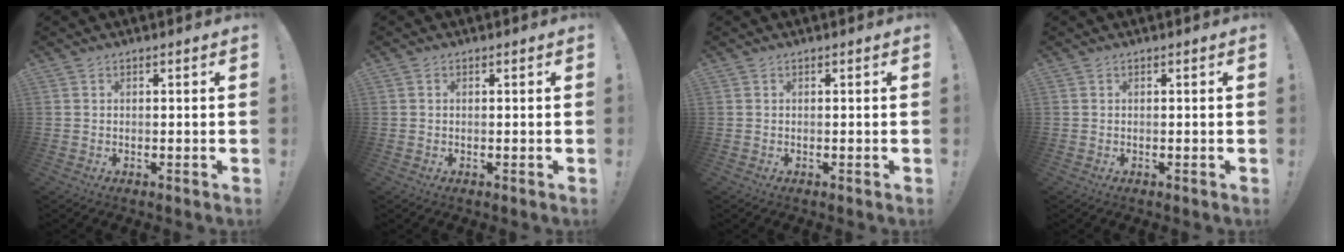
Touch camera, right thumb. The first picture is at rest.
{"total": 0.0}
{"total": 0.0}
{"total": 0.0}